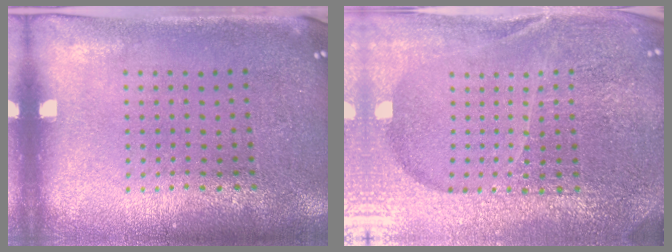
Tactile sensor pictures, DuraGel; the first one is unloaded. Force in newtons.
{"total": 5.5, "press": 5.0, "slide": 2.5}